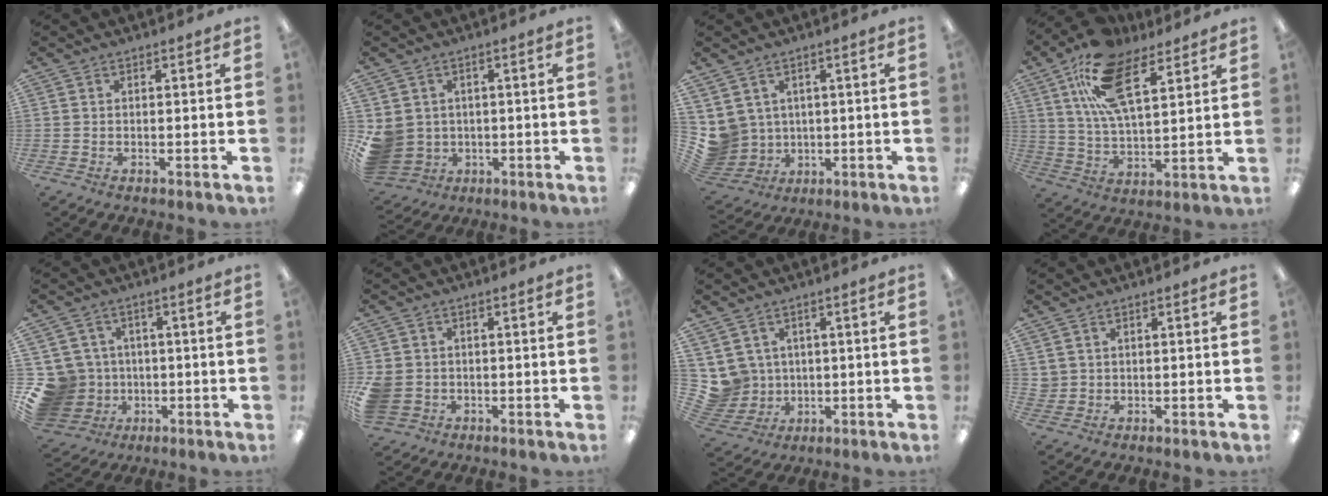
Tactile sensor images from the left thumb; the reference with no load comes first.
{"total": 6.4, "force": [0.4, 6.1, 1.7], "torque": [-0.065, -0.002, 0.011]}
{"total": 6.5, "force": [2.2, 6.1, 0.9], "torque": [-0.064, -0.020, 0.050]}
{"total": 17.7, "force": [10.0, 8.0, 12.3], "torque": [-0.234, -0.021, 0.175]}
{"total": 12.3, "force": [-1.9, 11.4, 4.2], "torque": [-0.122, 0.017, -0.025]}
{"total": 5.2, "force": [-0.6, 4.8, 2.0], "torque": [-0.050, 0.004, -0.012]}
{"total": 7.3, "force": [2.1, 6.9, 0.8], "torque": [-0.058, -0.013, 0.048]}
{"total": 2.1, "force": [1.1, 1.8, 0.3], "torque": [-0.011, 0.003, 0.019]}